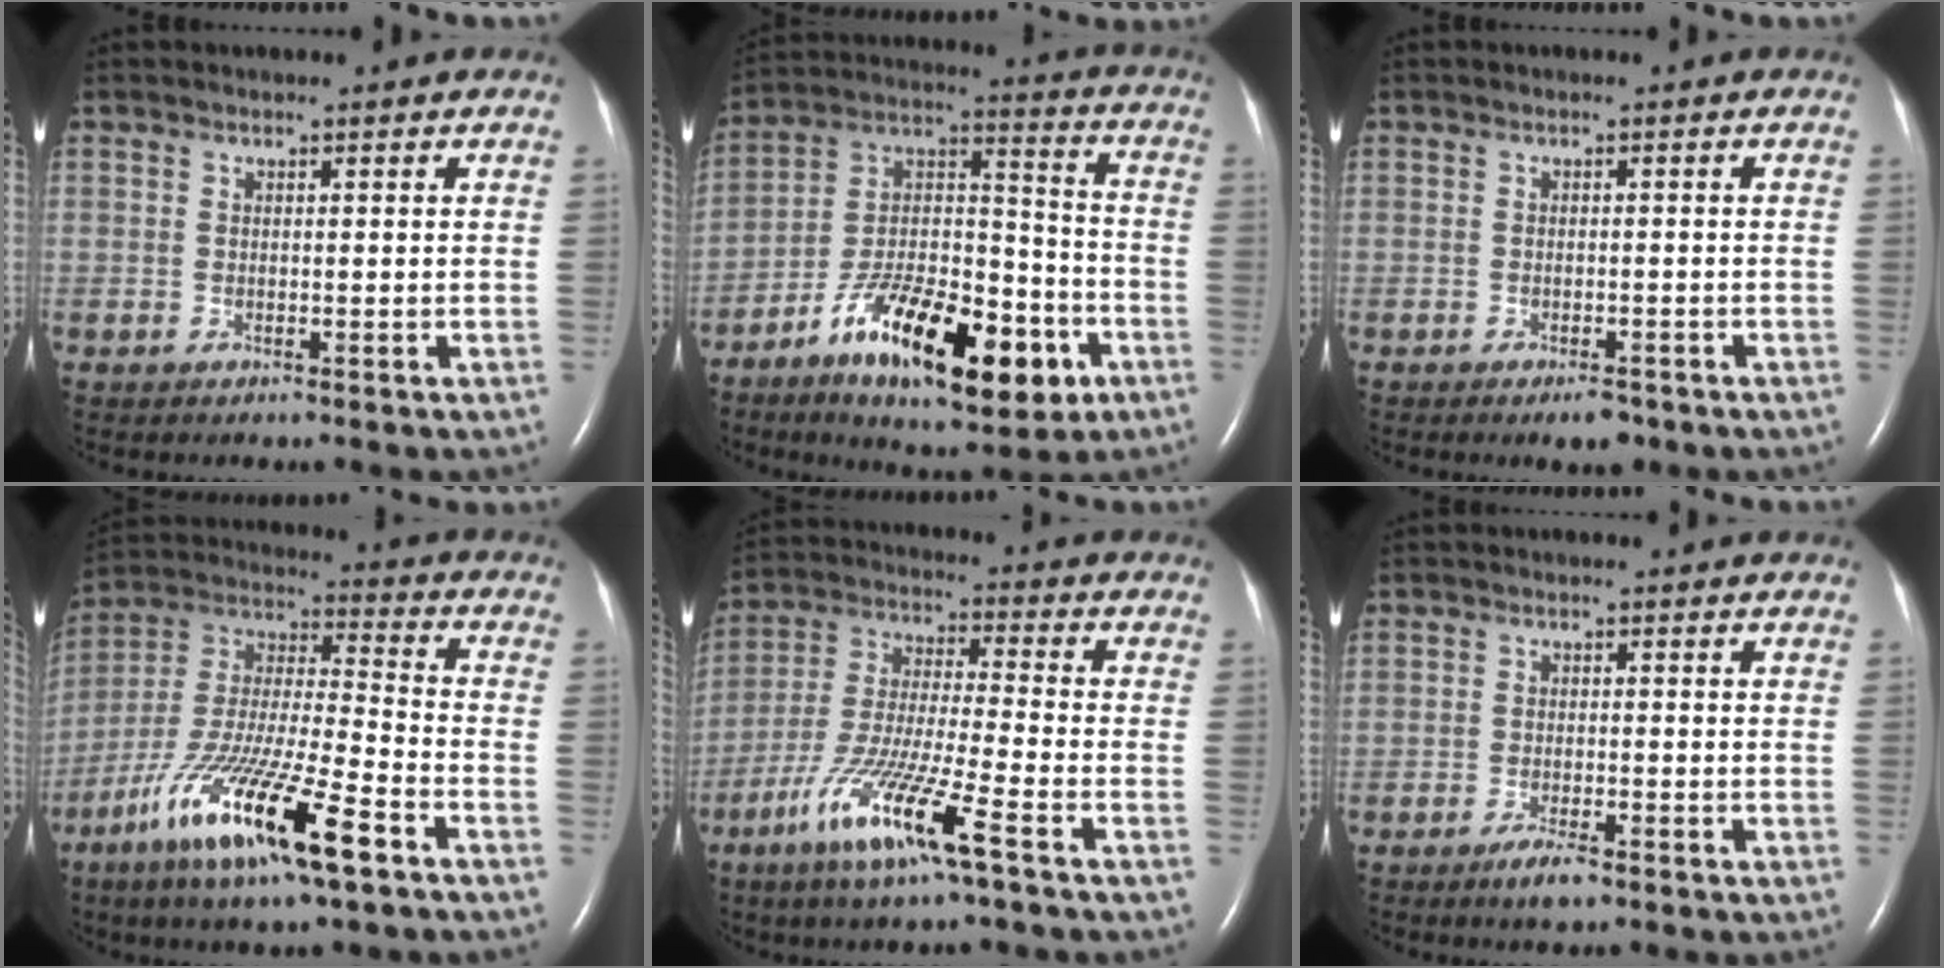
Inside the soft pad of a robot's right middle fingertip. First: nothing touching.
{"total": 20.4, "force": [-10.2, 7.1, 16.1], "torque": [-0.266, 0.007, -0.160]}
{"total": 2.4, "force": [-1.7, 0.9, 1.5], "torque": [-0.024, -0.002, -0.020]}
{"total": 18.8, "force": [-10.4, 1.9, 15.5], "torque": [-0.332, -0.045, -0.192]}
{"total": 13.2, "force": [-7.4, -0.1, 10.9], "torque": [-0.230, -0.028, -0.145]}
{"total": 3.0, "force": [-2.1, 0.5, 2.1], "torque": [-0.046, -0.004, -0.037]}